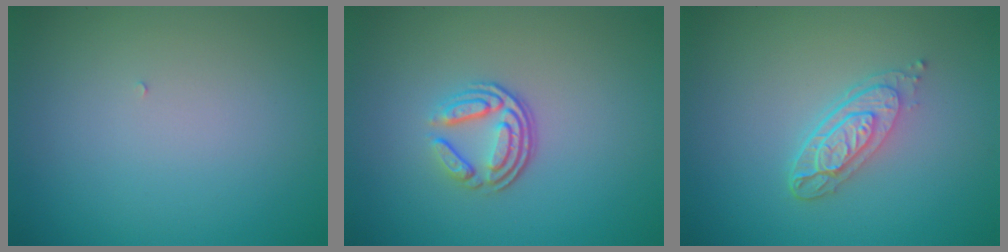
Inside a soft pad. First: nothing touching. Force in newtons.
{"total": 3.7, "press": 2.6, "slide": 2.7}
{"total": 3.5, "press": 2.6, "slide": 2.4}